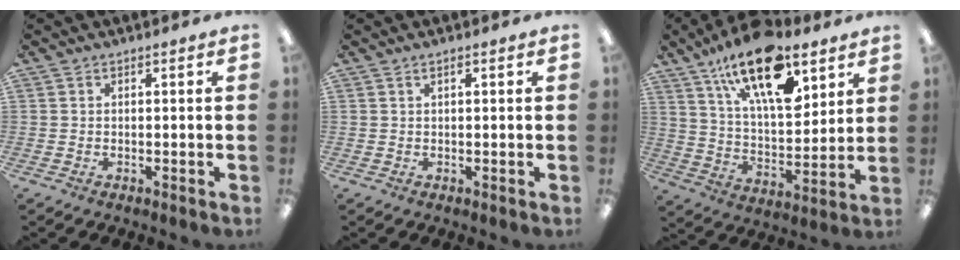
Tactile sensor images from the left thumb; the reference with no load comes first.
{"total": 0.8, "force": [0.5, 0.2, 0.6], "torque": [-0.014, 0.001, 0.010]}
{"total": 21.5, "force": [13.1, 9.4, 14.2], "torque": [-0.227, -0.067, 0.223]}